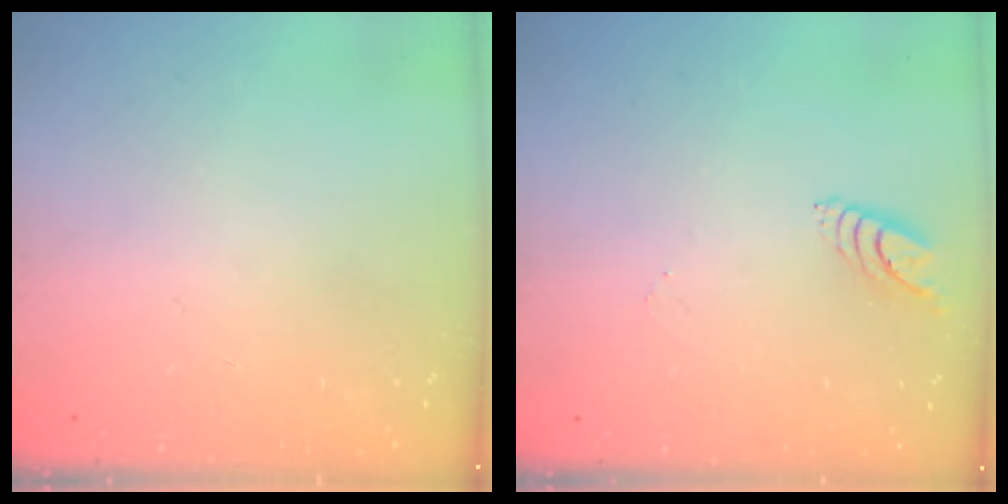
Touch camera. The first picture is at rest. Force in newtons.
{"total": 5.6, "press": 5.6, "slide": 0.4}